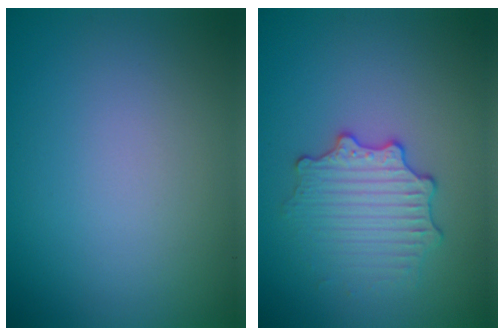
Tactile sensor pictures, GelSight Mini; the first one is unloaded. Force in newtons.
{"total": 2.9, "press": 2.8, "slide": 0.9}